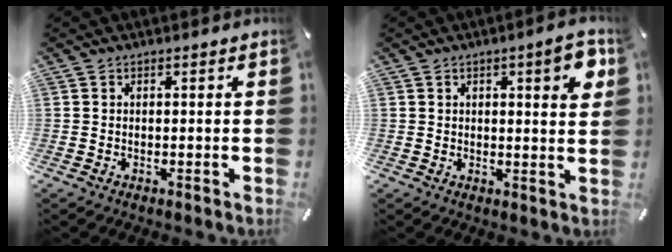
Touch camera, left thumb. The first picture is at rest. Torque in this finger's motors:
{"motor_torque": [0.08, 0.00, -0.06, -0.13, 0.02]}